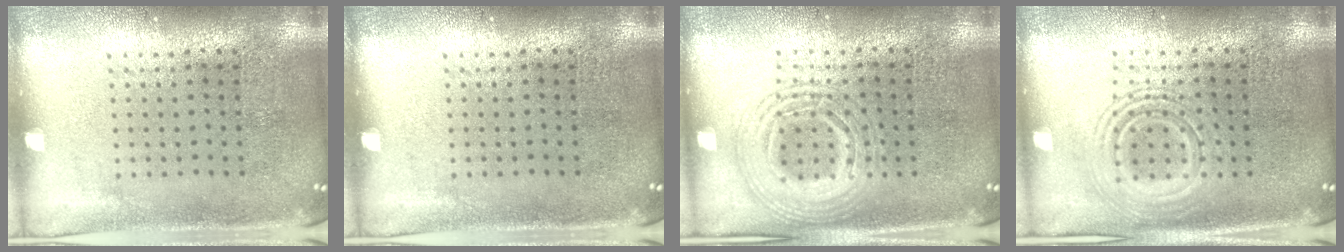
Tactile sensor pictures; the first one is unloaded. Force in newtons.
{"total": 0.0}
{"total": 2.7, "press": 2.7, "slide": 0.3}
{"total": 2.5, "press": 2.5, "slide": 0.4}